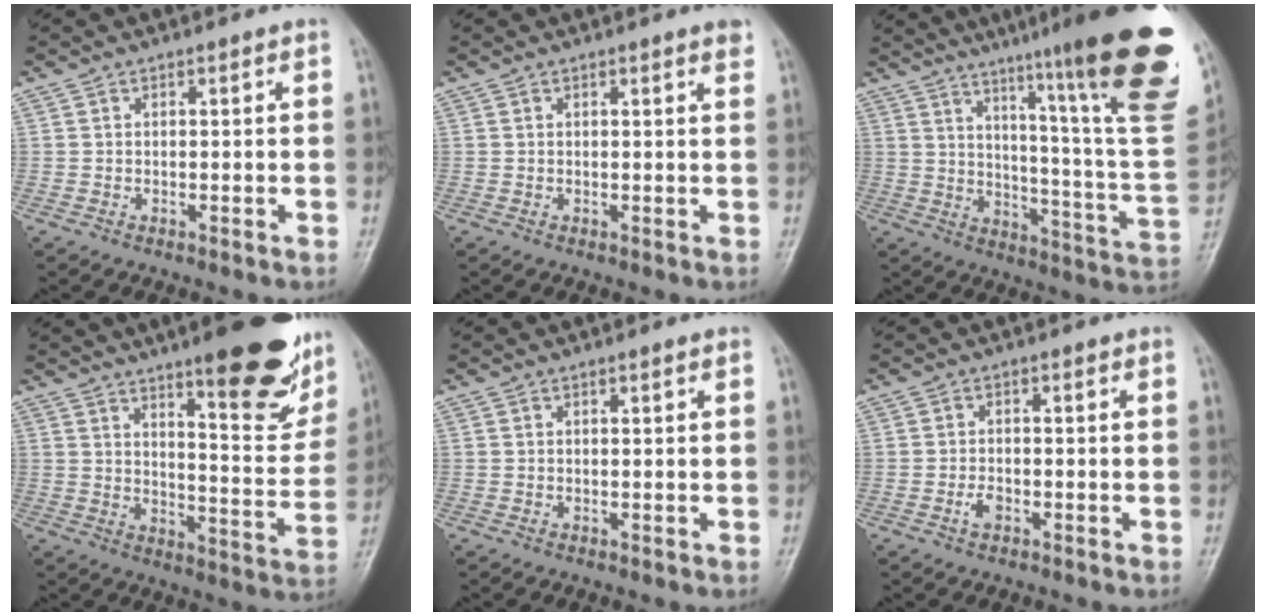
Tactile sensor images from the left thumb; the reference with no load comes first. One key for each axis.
{"total": 1.5, "fx": 1.0, "fy": 0.1, "fz": 1.1, "tx": -0.012, "ty": -0.003, "tz": 0.011}
{"total": 26.9, "fx": 17.2, "fy": 2.1, "fz": 20.6, "tx": -0.255, "ty": -0.091, "tz": 0.239}
{"total": 19.2, "fx": 12.3, "fy": 5.0, "fz": 13.9, "tx": -0.136, "ty": -0.071, "tz": 0.175}
{"total": 0.6, "fx": 0.3, "fy": 0.0, "fz": 0.5, "tx": -0.008, "ty": 0.000, "tz": 0.004}
{"total": 2.0, "fx": -0.9, "fy": 1.2, "fz": 1.3, "tx": -0.025, "ty": 0.004, "tz": -0.020}